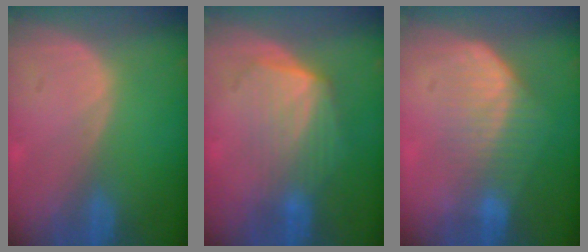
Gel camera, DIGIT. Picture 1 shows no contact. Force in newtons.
{"total": 7.2, "press": 6.5, "slide": 3.0}
{"total": 7.6, "press": 6.3, "slide": 4.2}